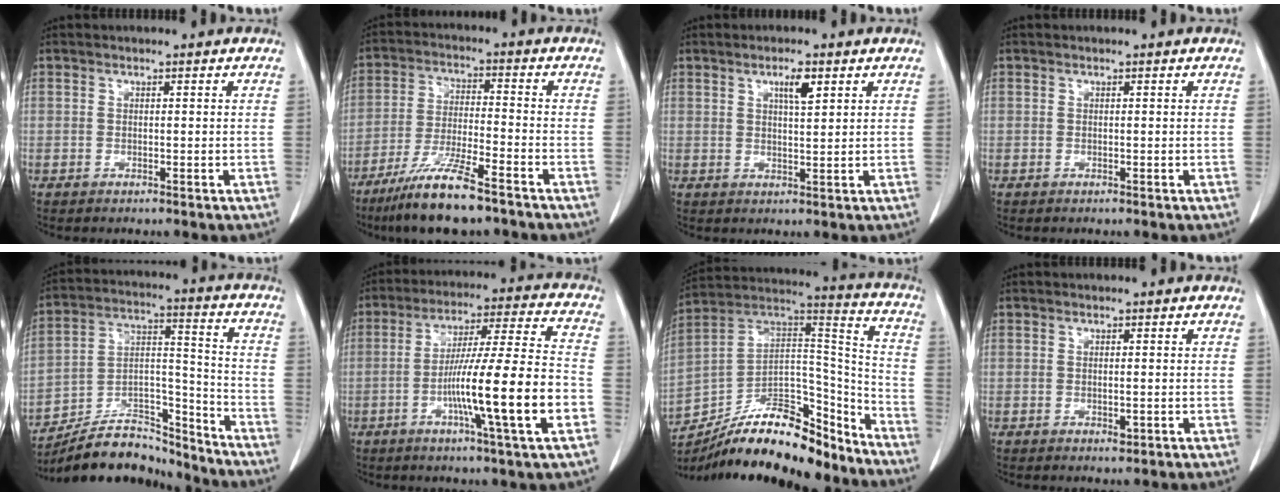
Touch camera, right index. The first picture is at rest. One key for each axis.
{"total": 11.2, "fx": -8.2, "fy": 1.1, "fz": 7.6, "tx": -0.146, "ty": -0.030, "tz": -0.150}
{"total": 3.4, "fx": 1.8, "fy": 0.6, "fz": 2.9, "tx": -0.050, "ty": -0.001, "tz": 0.029}
{"total": 0.0}
{"total": 15.8, "fx": -14.6, "fy": 4.4, "fz": 3.9, "tx": -0.059, "ty": 0.045, "tz": -0.243}
{"total": 16.7, "fx": -4.9, "fy": -0.3, "fz": 16.0, "tx": -0.267, "ty": -0.002, "tz": -0.083}
{"total": 23.2, "fx": -18.7, "fy": 7.3, "fz": 11.8, "tx": -0.204, "ty": 0.040, "tz": -0.312}
{"total": 1.2, "fx": -0.3, "fy": 0.4, "fz": 1.1, "tx": -0.017, "ty": -0.004, "tz": -0.001}